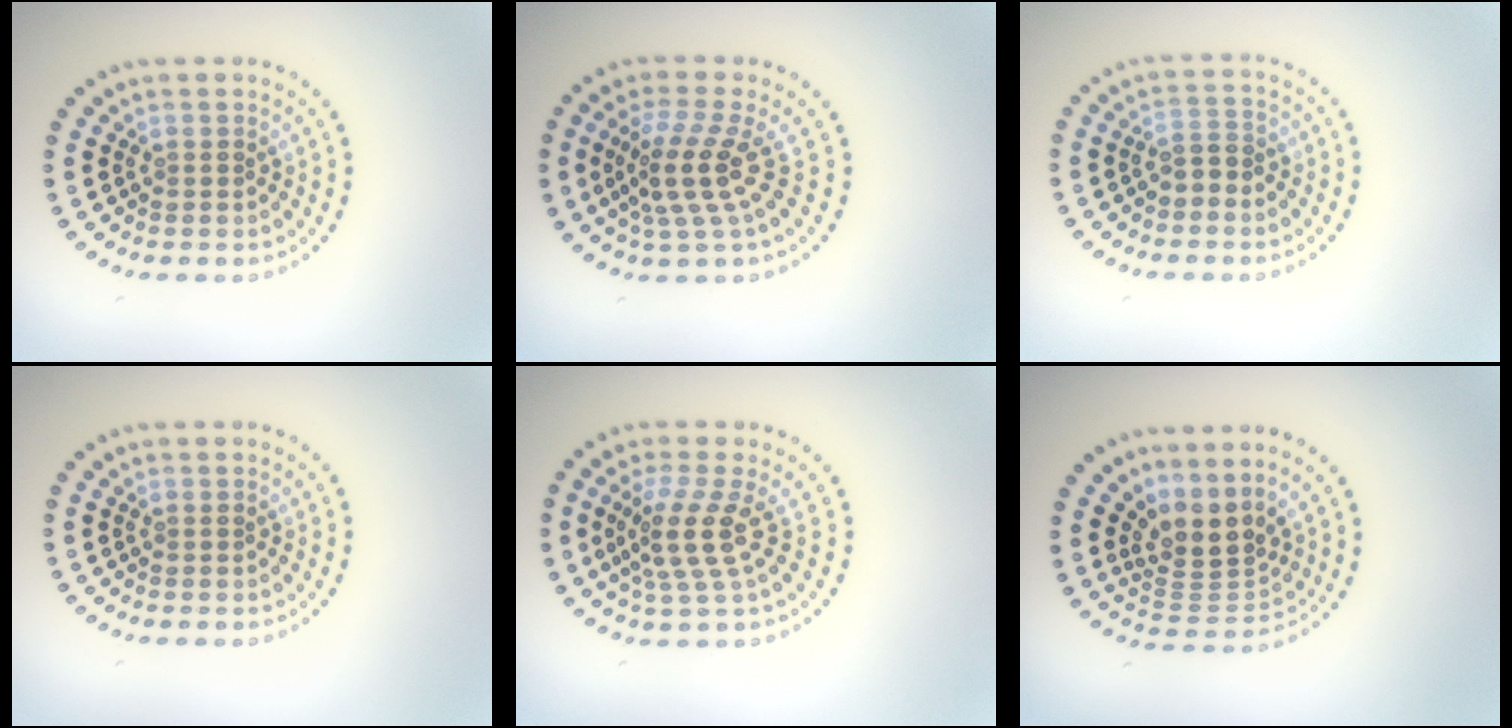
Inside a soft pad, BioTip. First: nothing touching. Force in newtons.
{"total": 3.8, "press": 2.7, "slide": 2.6}
{"total": 1.9, "press": 1.8, "slide": 0.8}
{"total": 0.0}
{"total": 3.6, "press": 2.7, "slide": 2.4}
{"total": 3.7, "press": 2.7, "slide": 2.5}